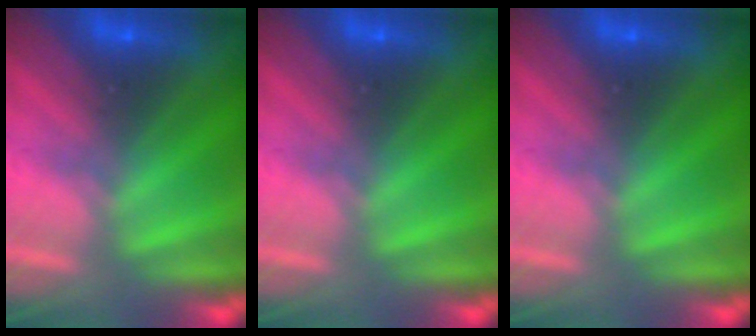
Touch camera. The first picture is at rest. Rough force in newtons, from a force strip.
{"total": 0.0}
{"total": 0.0}